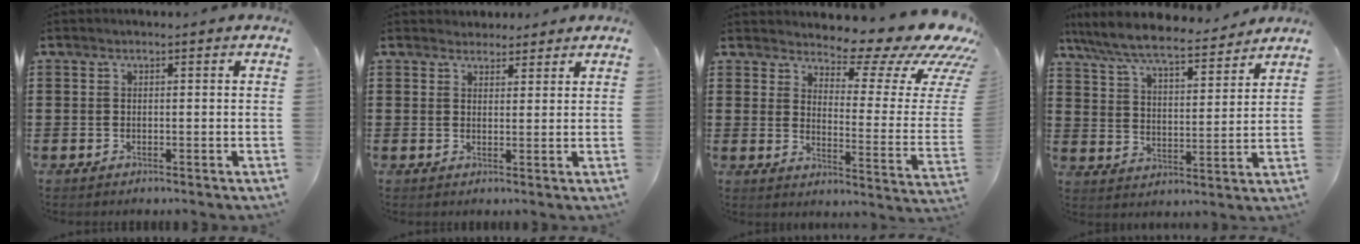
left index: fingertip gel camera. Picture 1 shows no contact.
{"total": 2.3, "force": [2.1, 1.0, 0.0], "torque": [-0.007, 0.004, 0.040]}
{"total": 9.9, "force": [7.8, 2.6, 5.5], "torque": [-0.081, -0.065, 0.126]}
{"total": 7.3, "force": [6.6, 0.6, 2.9], "torque": [-0.084, -0.038, 0.113]}